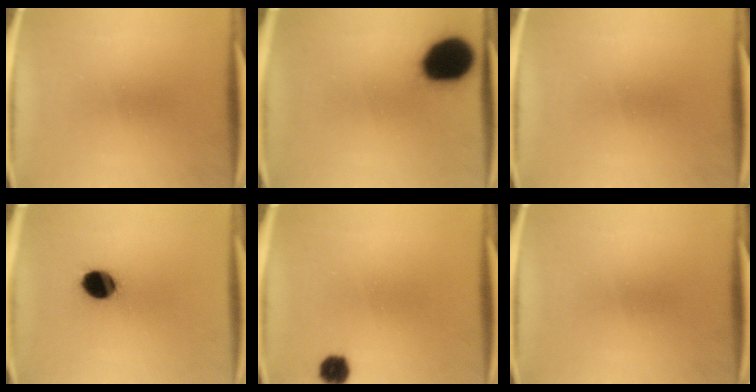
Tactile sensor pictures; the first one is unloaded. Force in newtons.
{"total": 18.4}
{"total": 0.0}
{"total": 9.3}
{"total": 4.0}
{"total": 0.0}